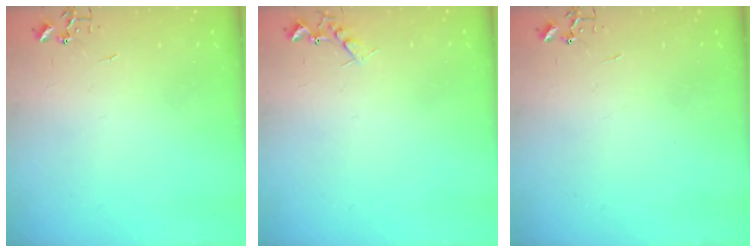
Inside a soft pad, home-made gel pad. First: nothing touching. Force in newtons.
{"total": 6.6, "press": 6.5, "slide": 0.7}
{"total": 0.0}